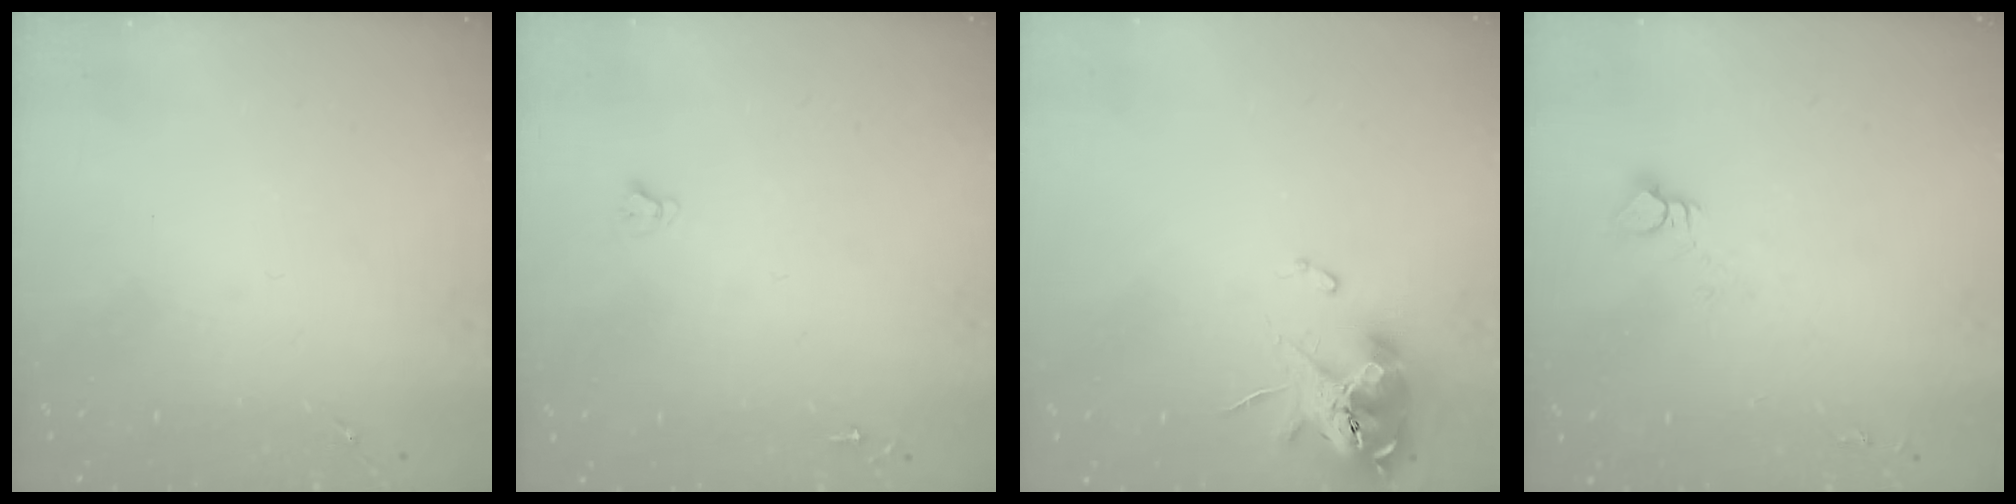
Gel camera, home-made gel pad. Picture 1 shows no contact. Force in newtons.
{"total": 2.7, "press": 2.7, "slide": 0.2}
{"total": 11.3, "press": 11.2, "slide": 1.6}
{"total": 4.6, "press": 4.5, "slide": 0.5}